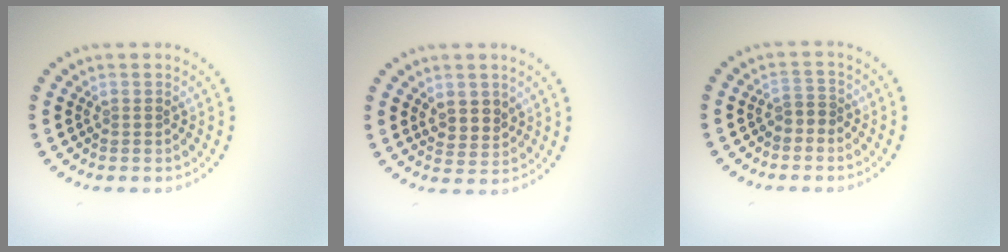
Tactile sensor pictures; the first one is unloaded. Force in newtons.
{"total": 2.1, "press": 1.9, "slide": 0.8}
{"total": 1.1, "press": 0.9, "slide": 0.6}